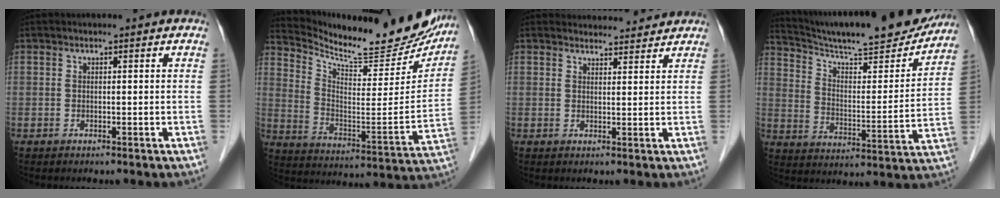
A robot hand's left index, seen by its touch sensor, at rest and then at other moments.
{"total": 23.7, "force": [21.7, 4.4, 8.4], "torque": [-0.143, -0.070, 0.304]}
{"total": 5.1, "force": [5.0, 0.9, 0.0], "torque": [-0.001, 0.009, 0.060]}
{"total": 22.8, "force": [20.9, 1.9, 8.9], "torque": [-0.148, -0.033, 0.302]}